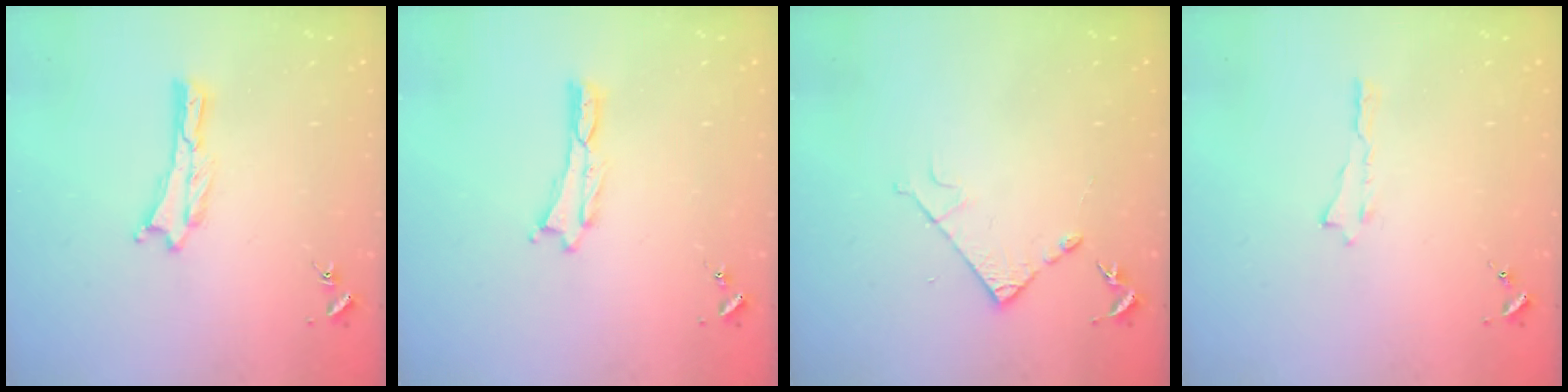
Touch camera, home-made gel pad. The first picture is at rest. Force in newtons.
{"total": 0.0}
{"total": 4.2, "press": 4.2, "slide": 0.5}
{"total": 0.0}